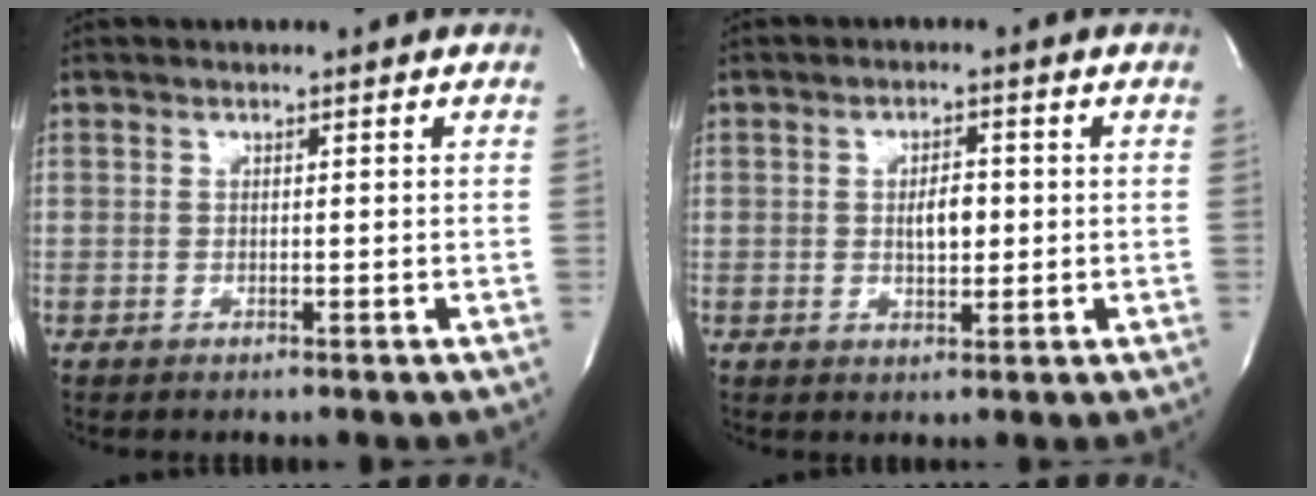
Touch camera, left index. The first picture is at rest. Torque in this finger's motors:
{"motor_torque": [0.08, -0.03, 0.01, 0.05]}